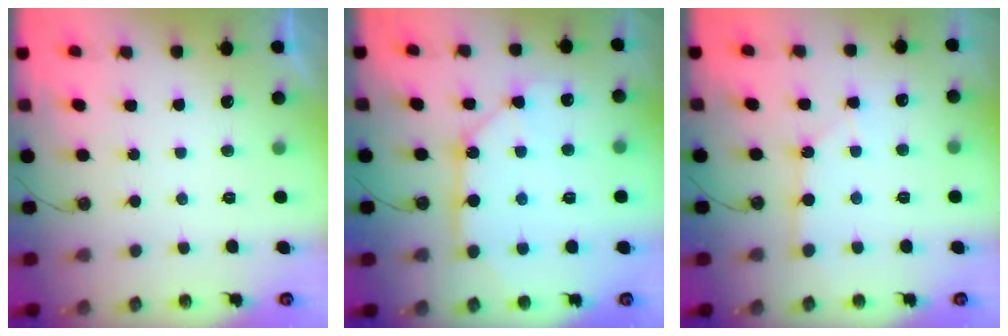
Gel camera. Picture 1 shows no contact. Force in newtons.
{"total": 10.5, "press": 10.4, "slide": 1.1}
{"total": 2.9, "press": 2.9, "slide": 0.4}